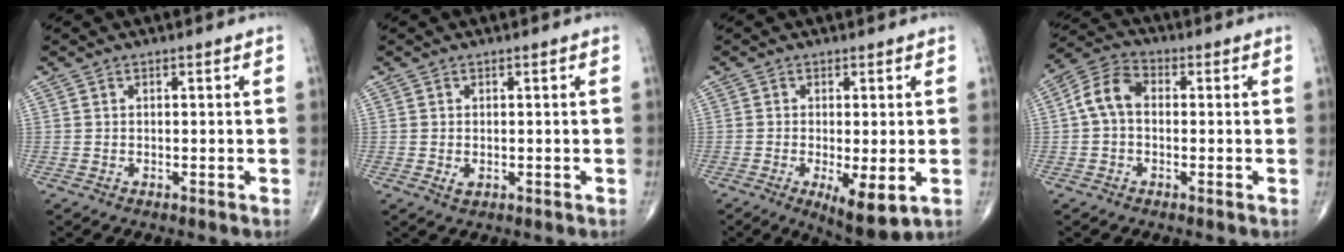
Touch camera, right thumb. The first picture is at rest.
{"total": 1.5, "force": [-0.3, 1.0, 1.1], "torque": [-0.017, -0.001, 0.000]}
{"total": 7.7, "force": [-2.1, 2.4, 7.0], "torque": [-0.112, -0.022, -0.029]}
{"total": 7.2, "force": [0.2, 4.9, 5.2], "torque": [-0.095, 0.024, -0.008]}